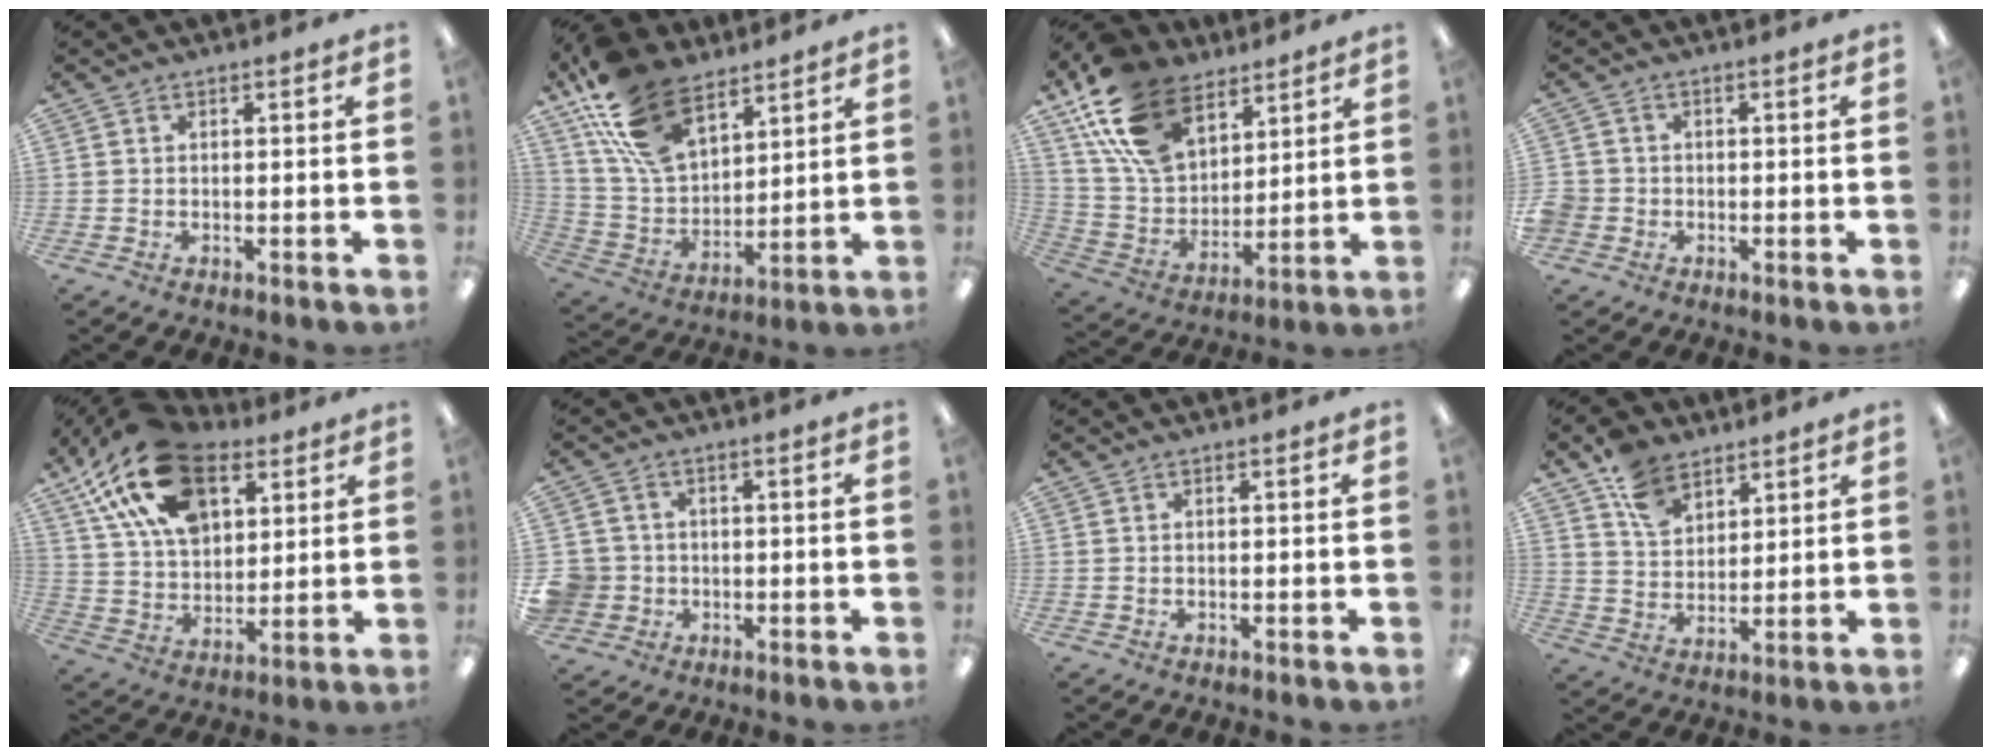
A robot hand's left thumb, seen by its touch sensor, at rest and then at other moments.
{"total": 19.3, "force": [11.9, 10.9, 10.6], "torque": [-0.219, -0.045, 0.224]}
{"total": 19.3, "force": [11.9, 11.8, 9.5], "torque": [-0.199, -0.040, 0.229]}
{"total": 3.1, "force": [-0.7, 2.9, 0.7], "torque": [-0.011, 0.007, -0.013]}
{"total": 22.3, "force": [12.2, 12.9, 13.5], "torque": [-0.266, -0.038, 0.220]}
{"total": 5.7, "force": [-0.6, 5.5, 1.1], "torque": [-0.043, 0.016, -0.008]}
{"total": 0.0}
{"total": 9.8, "force": [6.6, 6.1, 3.8], "torque": [-0.076, -0.022, 0.127]}